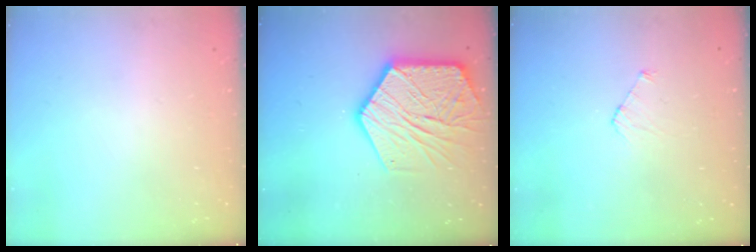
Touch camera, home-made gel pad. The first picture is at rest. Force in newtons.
{"total": 20.8, "press": 20.8, "slide": 1.2}
{"total": 3.6, "press": 3.6, "slide": 0.2}